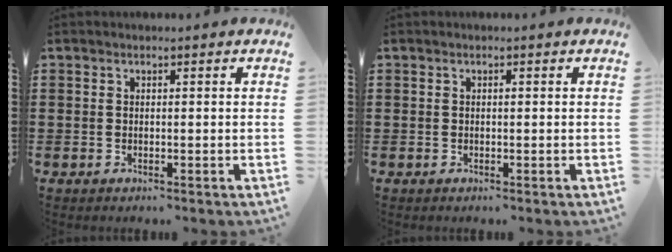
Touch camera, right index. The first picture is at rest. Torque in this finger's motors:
{"motor_torque": [0.08, 0.00, 0.00, 0.01]}